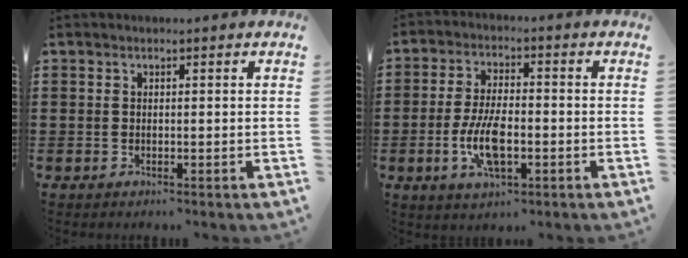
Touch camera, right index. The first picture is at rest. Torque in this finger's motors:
{"motor_torque": [2.14, 0.00, 1.05, 0.16]}